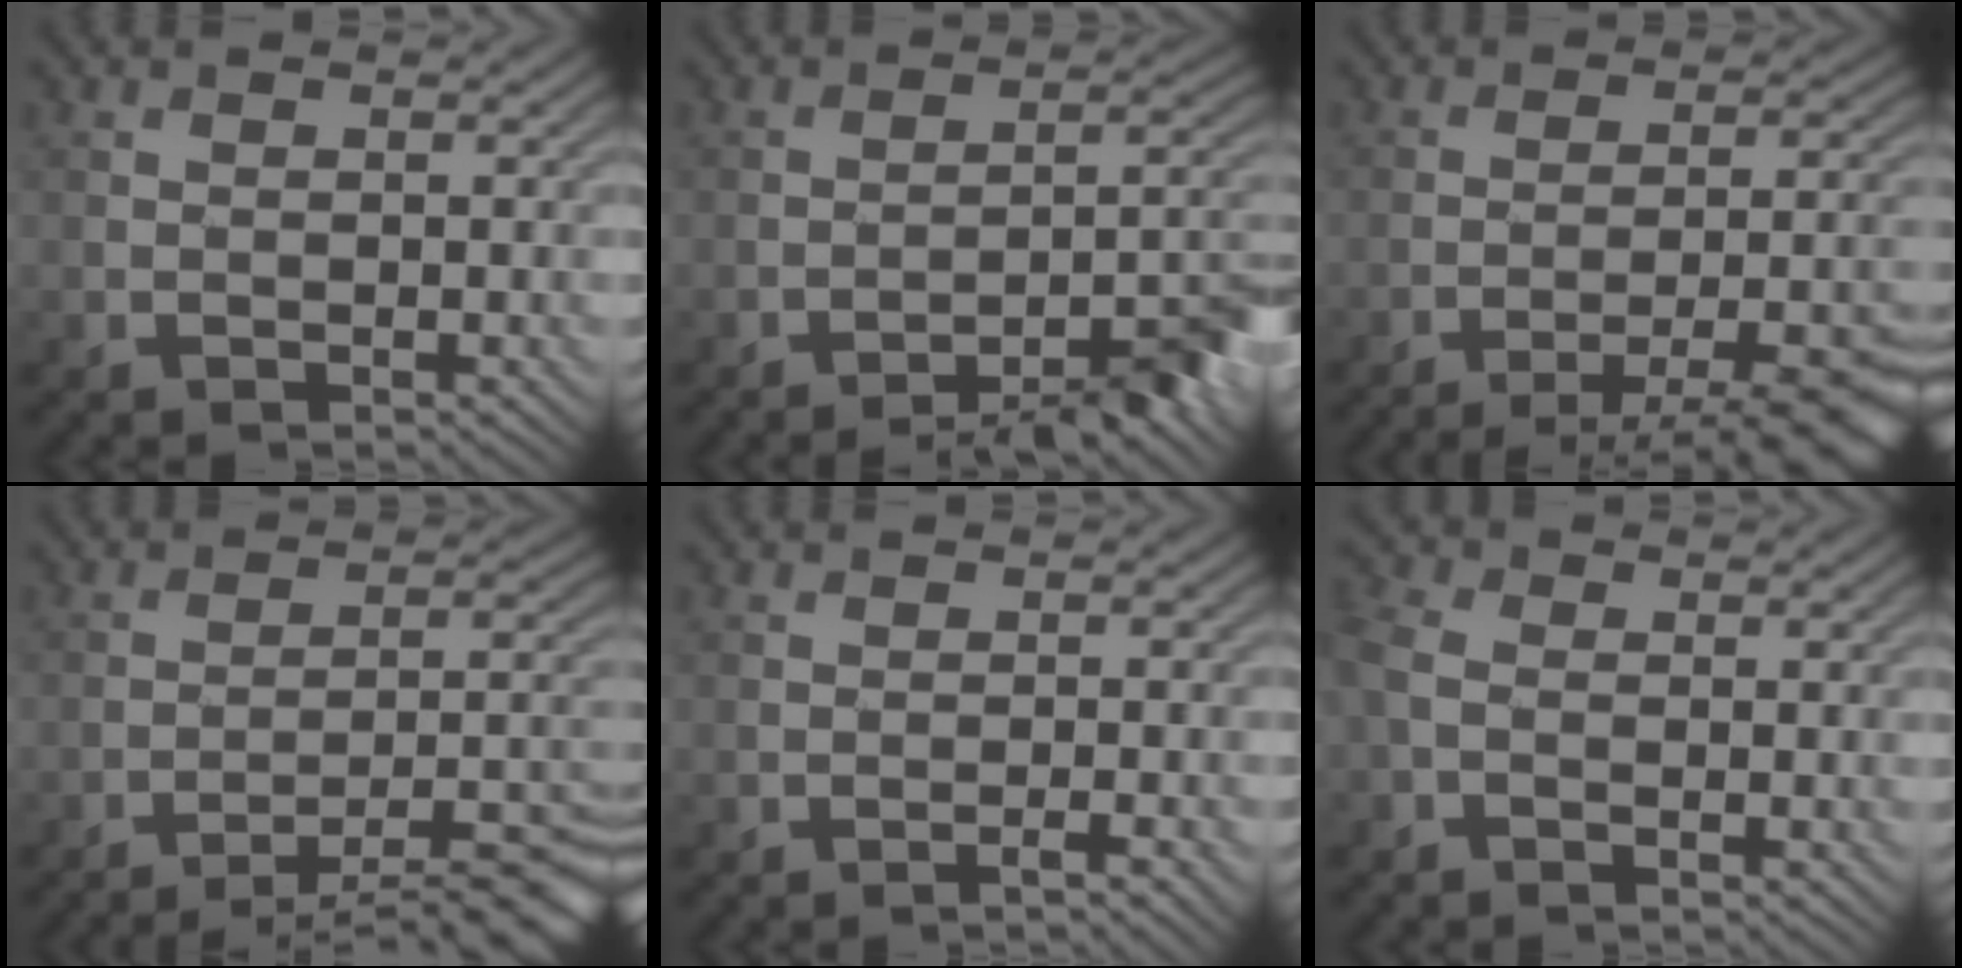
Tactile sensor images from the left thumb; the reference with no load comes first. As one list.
[{"total": 7.5, "force": [-5.3, 1.3, 5.2], "torque": [-0.071, 0.006, -0.083]}, {"total": 10.6, "force": [-7.7, 1.5, 7.1], "torque": [-0.110, 0.008, -0.109]}, {"total": 9.8, "force": [-7.5, 1.1, 6.2], "torque": [-0.101, 0.008, -0.113]}, {"total": 1.4, "force": [-1.0, -0.1, 1.0], "torque": [-0.019, 0.003, -0.019]}, {"total": 5.1, "force": [-1.3, 3.5, 3.5], "torque": [-0.096, 0.004, -0.031]}]